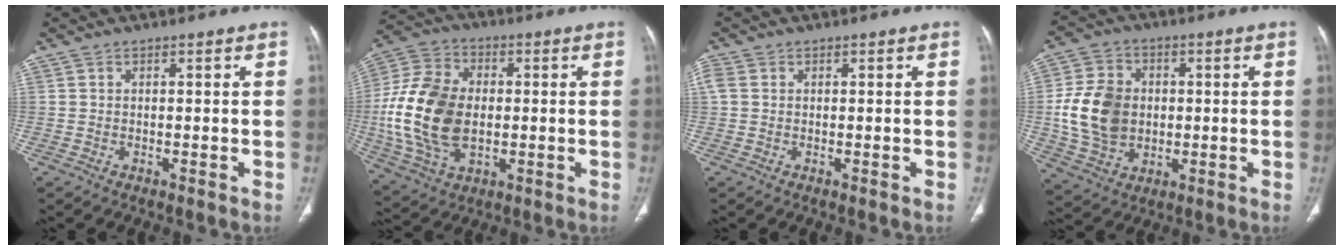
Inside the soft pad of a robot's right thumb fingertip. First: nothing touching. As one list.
[{"total": 19.1, "force": [-0.8, 12.6, 14.3], "torque": [-0.284, 0.007, -0.007]}, {"total": 2.0, "force": [0.4, 1.6, 1.1], "torque": [-0.037, 0.011, 0.008]}, {"total": 13.6, "force": [0.1, 10.6, 8.5], "torque": [-0.142, 0.005, 0.009]}]